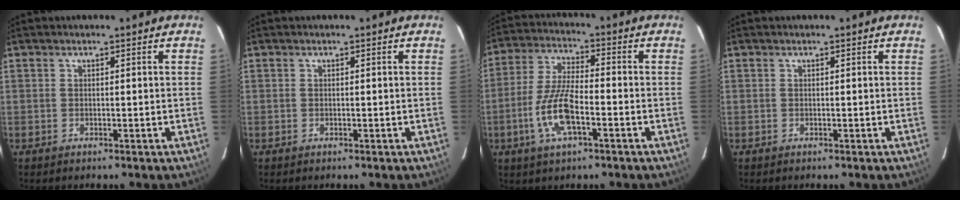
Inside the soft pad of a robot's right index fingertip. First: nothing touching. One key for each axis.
{"total": 0.0}
{"total": 10.6, "fx": -3.9, "fy": 3.3, "fz": 9.3, "tx": -0.197, "ty": -0.002, "tz": -0.076}
{"total": 0.0}